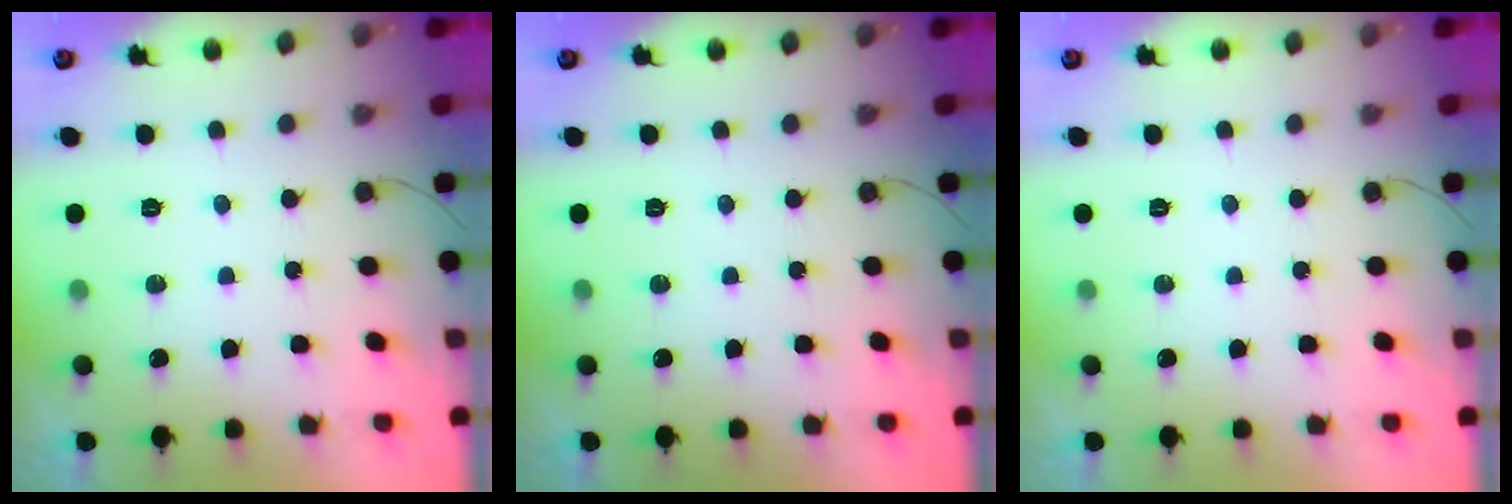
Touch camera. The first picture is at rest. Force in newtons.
{"total": 0.0}
{"total": 0.0}